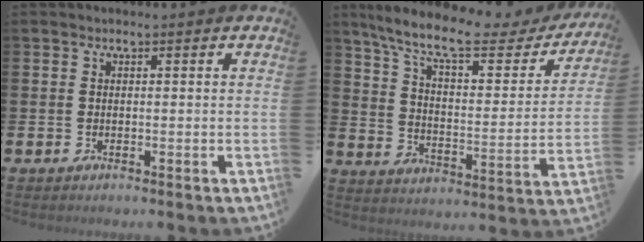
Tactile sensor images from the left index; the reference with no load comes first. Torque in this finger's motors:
{"motor_torque": [1.07, -1.07, 0.77, 0.21]}